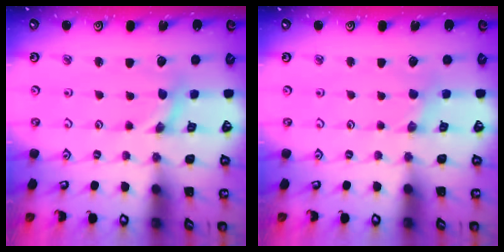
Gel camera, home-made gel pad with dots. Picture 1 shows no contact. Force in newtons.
{"total": 0.8, "press": 0.8, "slide": 0.2}